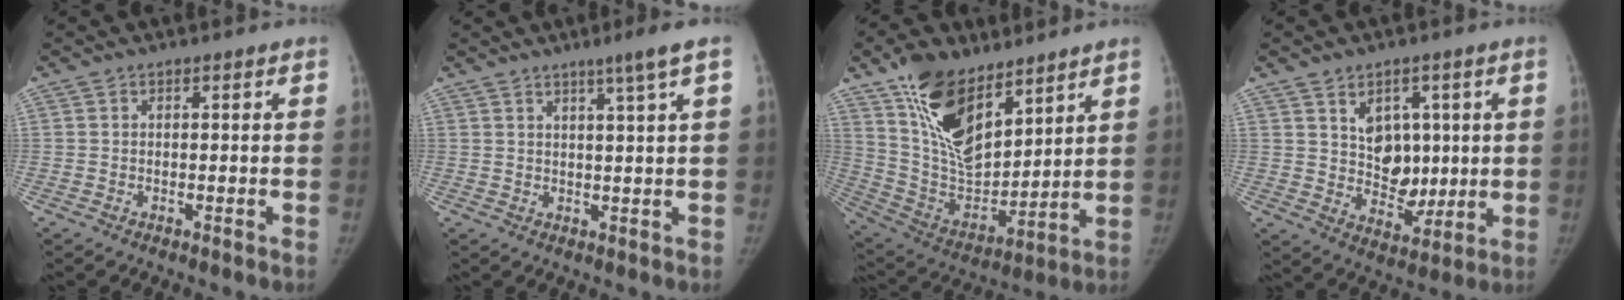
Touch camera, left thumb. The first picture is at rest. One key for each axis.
{"total": 4.2, "fx": 2.4, "fy": -0.9, "fz": 3.4, "tx": -0.057, "ty": -0.013, "tz": 0.040}
{"total": 19.5, "fx": 12.0, "fy": 9.5, "fz": 12.1, "tx": -0.178, "ty": -0.063, "tz": 0.235}
{"total": 9.8, "fx": 2.7, "fy": 7.3, "fz": 5.9, "tx": -0.048, "ty": -0.024, "tz": 0.059}